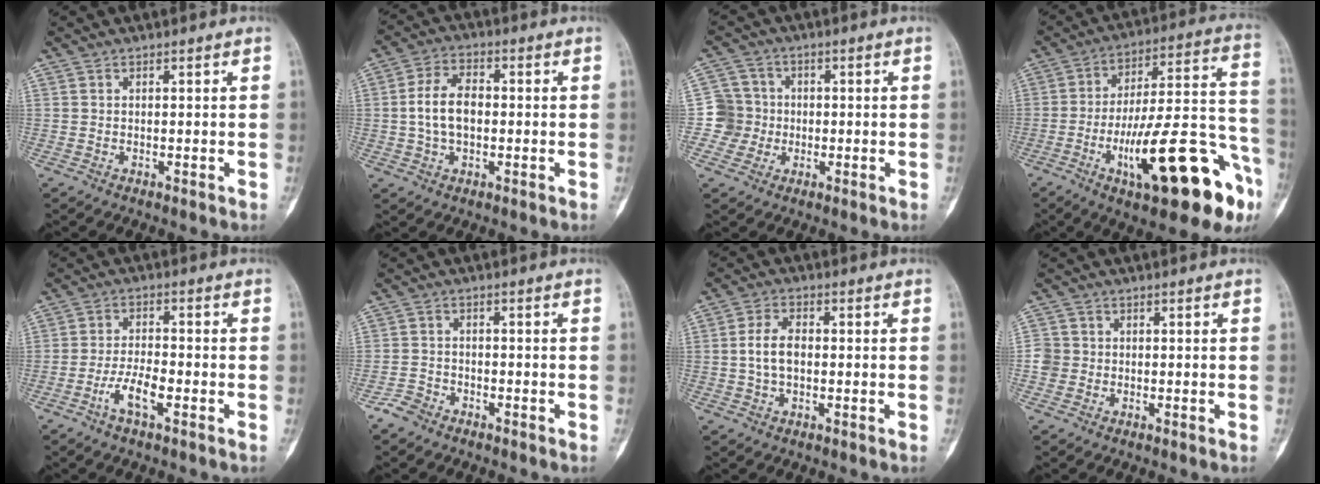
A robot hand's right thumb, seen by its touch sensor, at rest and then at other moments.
{"total": 8.1, "force": [-0.3, 5.0, 6.3], "torque": [-0.113, 0.018, -0.013]}
{"total": 6.2, "force": [-1.0, 6.1, 0.0], "torque": [0.043, 0.017, -0.029]}
{"total": 26.9, "force": [-11.6, 7.8, 23.0], "torque": [-0.300, 0.064, -0.167]}
{"total": 5.8, "force": [-2.7, 1.9, 4.8], "torque": [-0.096, 0.017, -0.052]}
{"total": 3.3, "force": [-2.5, 2.0, 0.7], "torque": [-0.013, 0.014, -0.050]}
{"total": 5.5, "force": [-0.3, 3.3, 4.4], "torque": [-0.085, 0.015, -0.011]}
{"total": 3.1, "force": [-0.5, 3.0, 0.5], "torque": [0.014, 0.009, -0.018]}